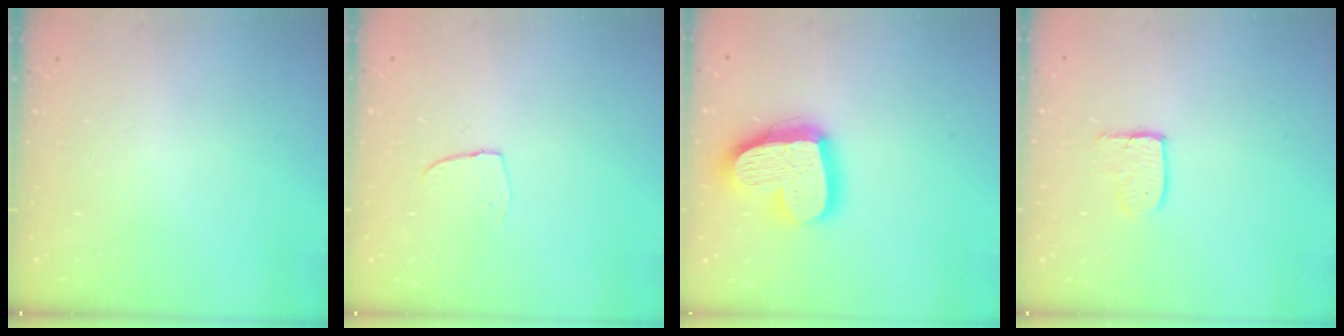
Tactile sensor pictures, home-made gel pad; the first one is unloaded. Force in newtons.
{"total": 3.8, "press": 3.8, "slide": 0.3}
{"total": 20.5, "press": 20.4, "slide": 1.8}
{"total": 5.5, "press": 5.5, "slide": 0.2}